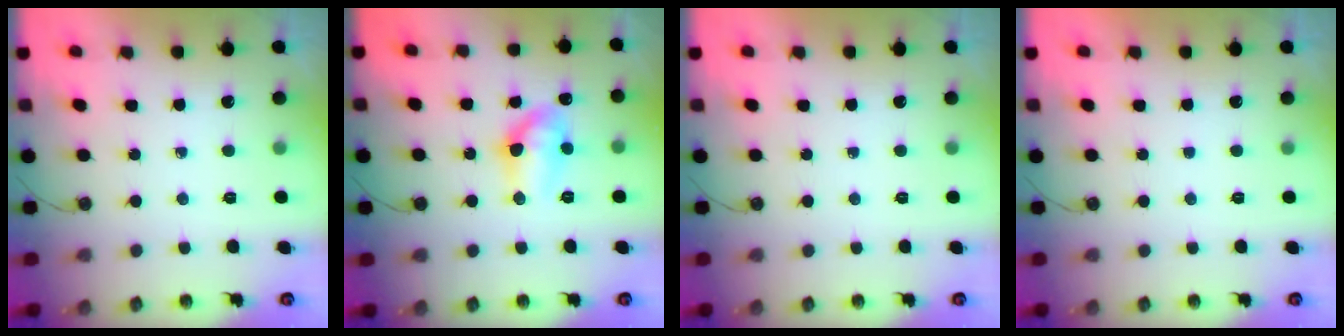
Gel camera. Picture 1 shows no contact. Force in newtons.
{"total": 10.8, "press": 10.7, "slide": 1.1}
{"total": 0.0}
{"total": 0.0}